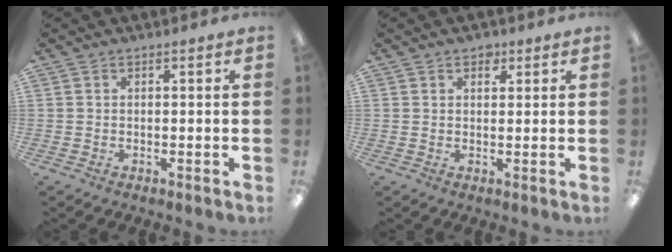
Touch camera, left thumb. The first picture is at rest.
{"total": 2.5, "force": [1.6, 1.5, 1.1], "torque": [0.000, -0.007, 0.024]}